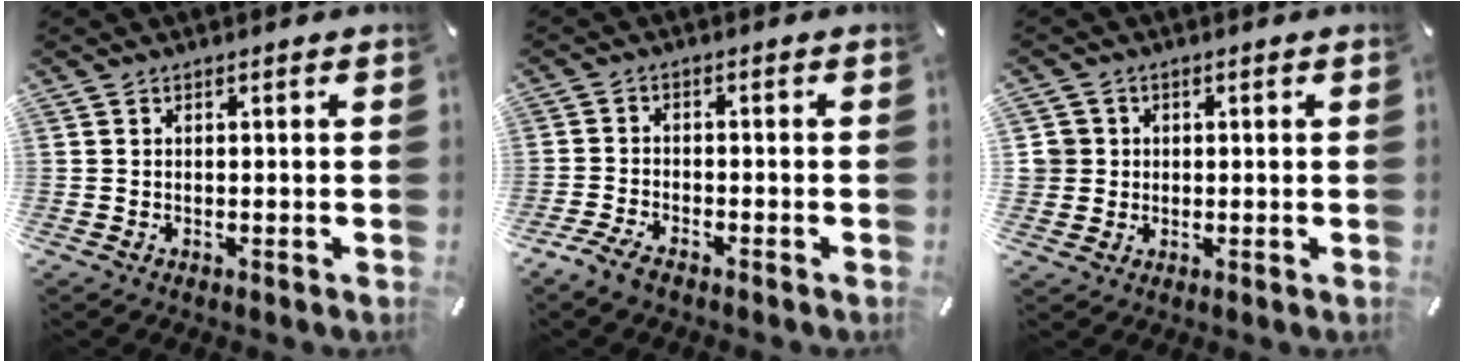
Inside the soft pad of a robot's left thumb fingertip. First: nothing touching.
{"total": 3.7, "force": [-3.0, 1.2, 1.7], "torque": [-0.047, 0.010, -0.062]}
{"total": 4.6, "force": [0.7, 4.5, 0.4], "torque": [-0.009, 0.007, 0.015]}